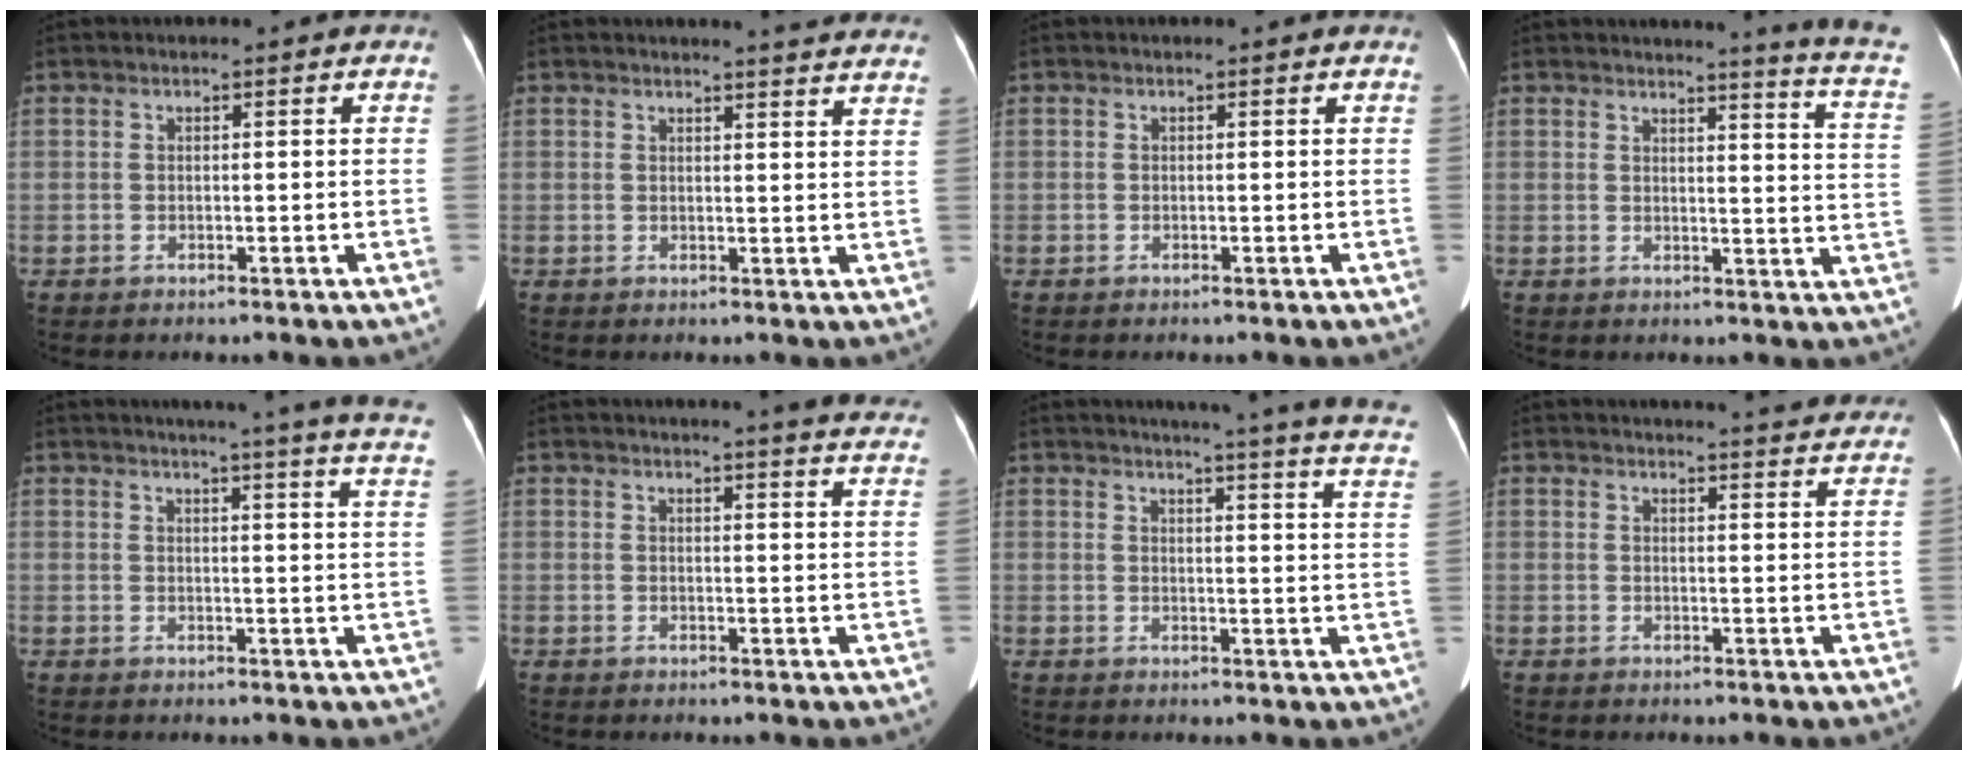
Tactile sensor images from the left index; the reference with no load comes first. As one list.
[{"total": 10.4, "force": [10.0, 0.3, 2.8], "torque": [-0.021, -0.032, 0.089]}, {"total": 0.0}, {"total": 10.6, "force": [9.2, -1.9, 4.7], "torque": [-0.059, -0.078, 0.081]}, {"total": 22.1, "force": [19.6, -0.5, 10.2], "torque": [-0.136, -0.064, 0.215]}, {"total": 16.6, "force": [15.9, 0.7, 5.0], "torque": [-0.049, -0.074, 0.156]}, {"total": 20.3, "force": [17.2, -0.1, 10.7], "torque": [-0.137, -0.055, 0.185]}, {"total": 16.9, "force": [16.4, 1.3, 3.9], "torque": [-0.034, -0.046, 0.172]}]